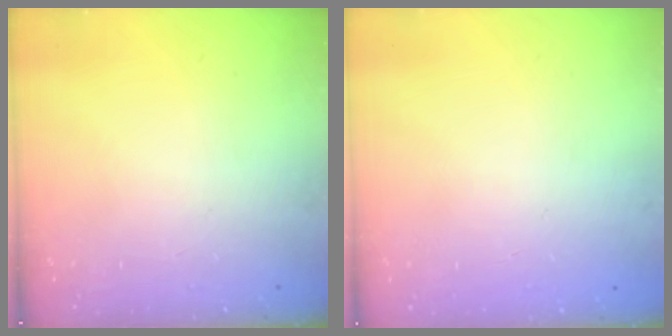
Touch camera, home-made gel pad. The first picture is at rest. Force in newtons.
{"total": 0.0}